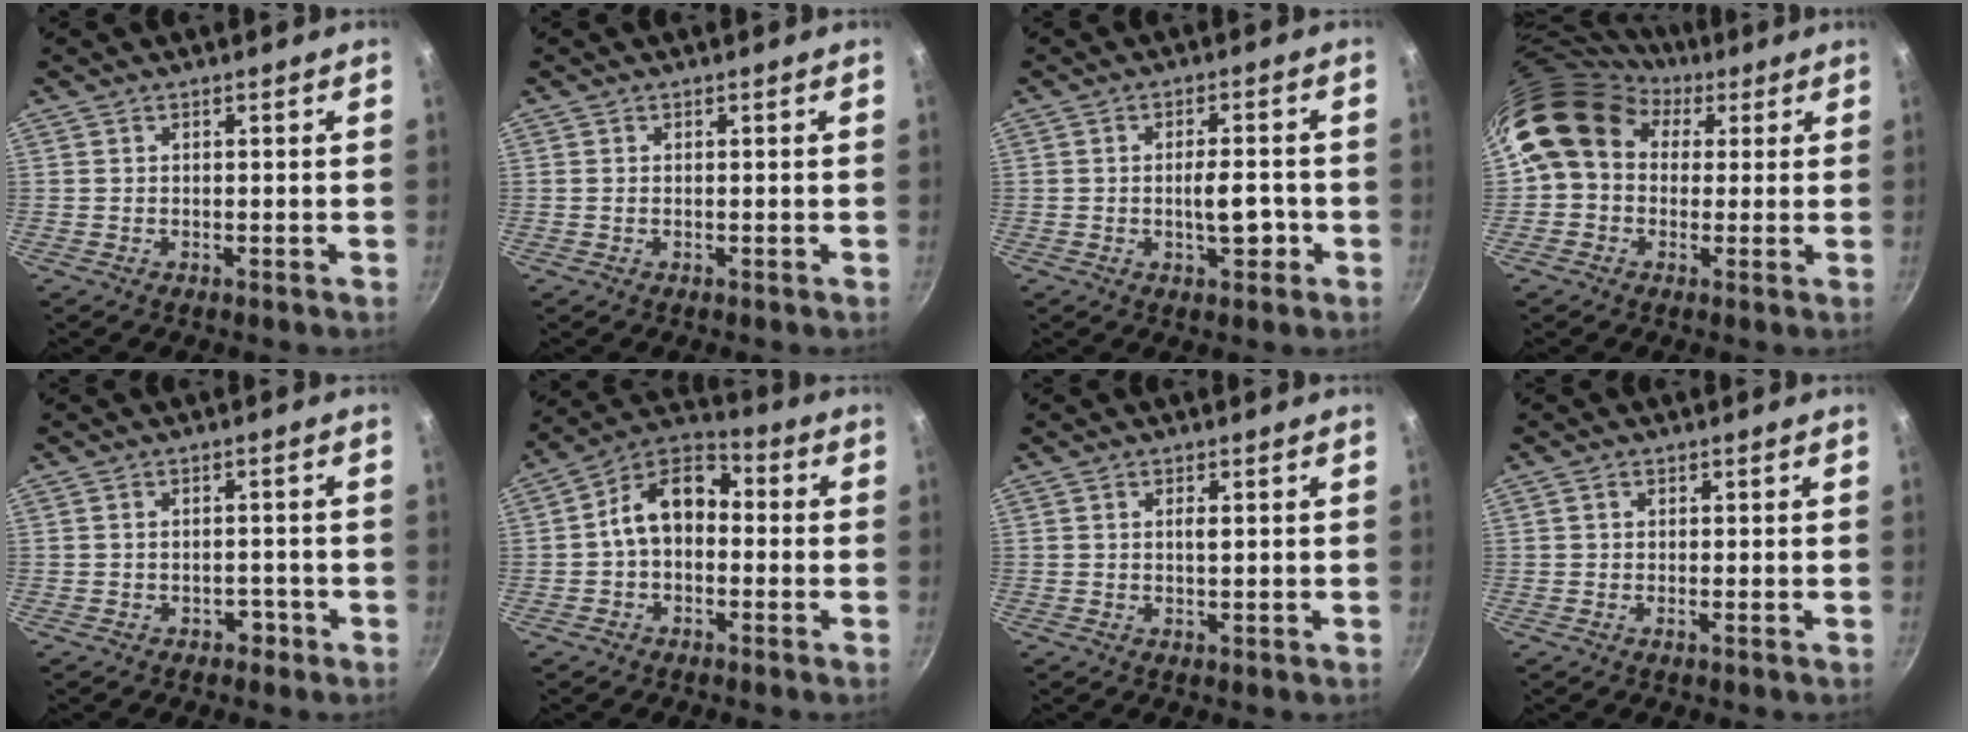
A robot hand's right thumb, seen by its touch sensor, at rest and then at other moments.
{"total": 0.0}
{"total": 5.6, "force": [-1.4, 2.4, 4.9], "torque": [-0.052, 0.011, -0.021]}
{"total": 13.4, "force": [3.9, 10.7, 7.0], "torque": [-0.100, 0.019, 0.049]}
{"total": 2.1, "force": [-1.2, 1.4, 0.9], "torque": [0.001, 0.018, -0.008]}
{"total": 11.5, "force": [-0.2, 8.0, 8.2], "torque": [-0.105, 0.045, -0.028]}
{"total": 1.4, "force": [0.4, 0.4, 1.3], "torque": [-0.024, 0.000, 0.006]}
{"total": 0.8, "force": [0.1, 0.4, 0.7], "torque": [-0.018, 0.003, -0.003]}